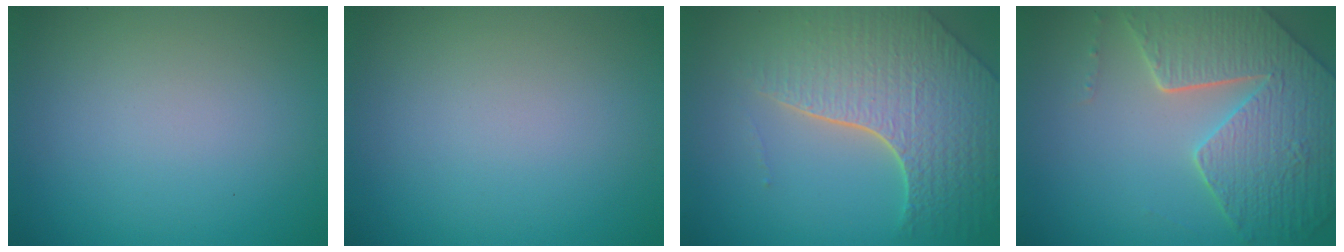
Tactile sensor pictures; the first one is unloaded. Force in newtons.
{"total": 0.0}
{"total": 8.1, "press": 5.7, "slide": 5.7}
{"total": 8.2, "press": 5.9, "slide": 5.6}